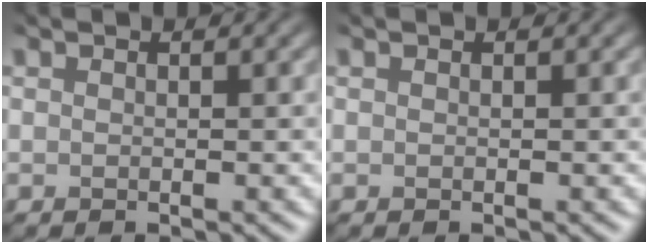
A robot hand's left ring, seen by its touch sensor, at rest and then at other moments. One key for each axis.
{"total": 0.0}